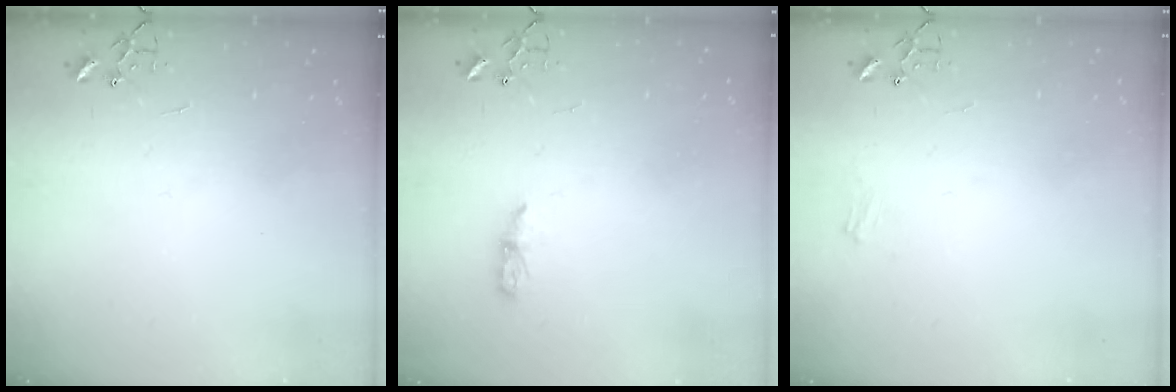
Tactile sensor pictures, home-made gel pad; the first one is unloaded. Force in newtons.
{"total": 5.0, "press": 4.9, "slide": 0.5}
{"total": 6.1, "press": 6.1, "slide": 0.7}